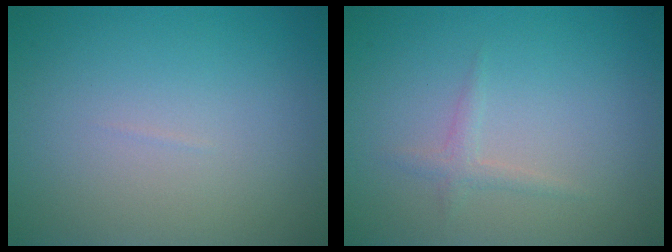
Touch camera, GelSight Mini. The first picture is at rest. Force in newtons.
{"total": 1.1, "press": 1.0, "slide": 0.1}